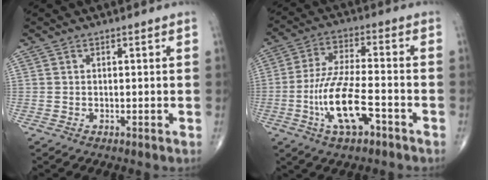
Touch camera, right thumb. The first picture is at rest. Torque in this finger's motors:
{"motor_torque": [2.73, 2.28, 0.85, -0.87, 0.38]}